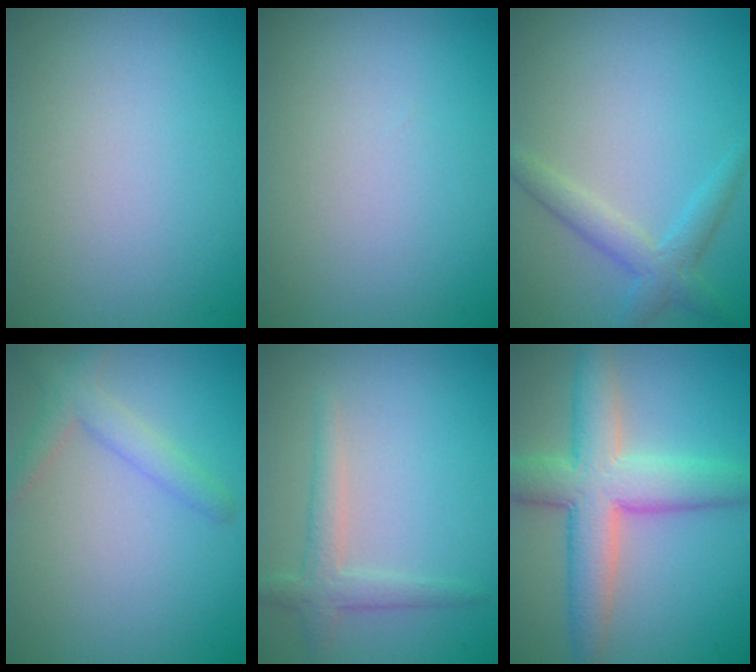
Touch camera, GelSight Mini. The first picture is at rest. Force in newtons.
{"total": 0.0}
{"total": 2.7, "press": 2.7, "slide": 0.1}
{"total": 2.4, "press": 2.4, "slide": 0.2}
{"total": 2.3, "press": 2.3, "slide": 0.2}
{"total": 7.1, "press": 7.1, "slide": 0.2}